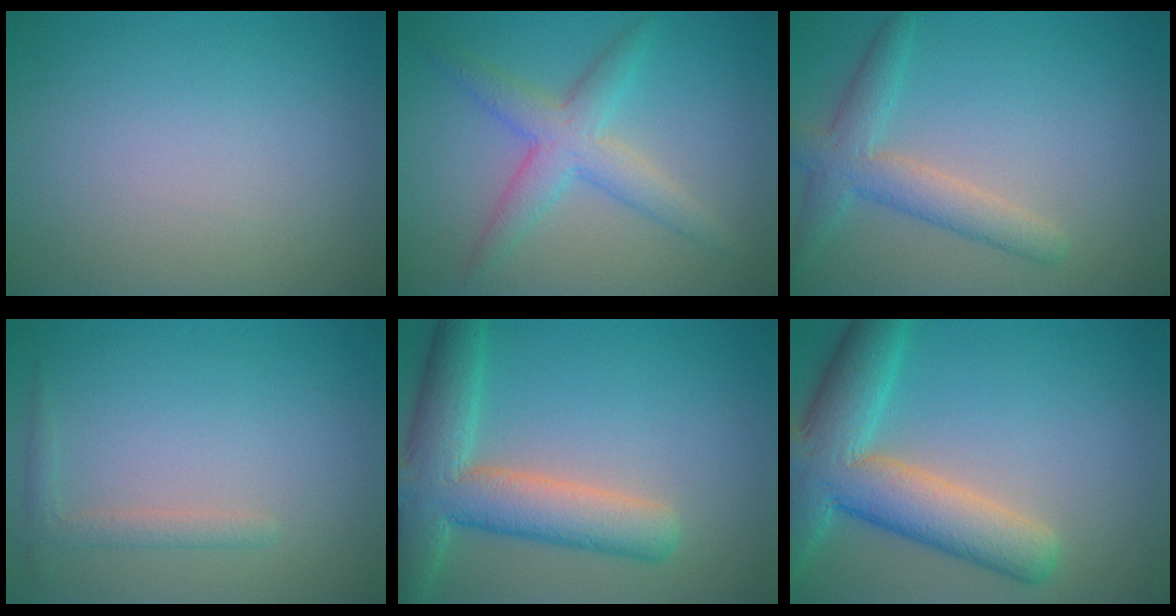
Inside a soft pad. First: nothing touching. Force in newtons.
{"total": 4.1, "press": 4.1, "slide": 0.1}
{"total": 3.8, "press": 3.8, "slide": 0.1}
{"total": 1.5, "press": 1.5, "slide": 0.1}
{"total": 7.8, "press": 7.8, "slide": 0.5}
{"total": 9.1, "press": 9.1, "slide": 0.6}